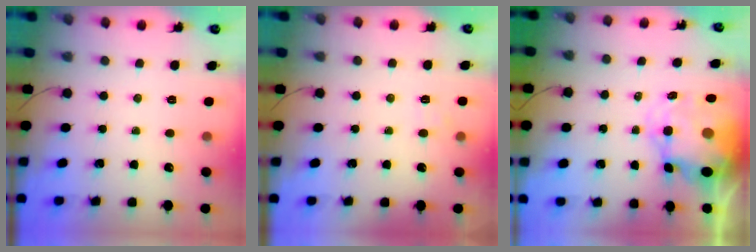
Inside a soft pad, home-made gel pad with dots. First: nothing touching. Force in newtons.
{"total": 3.7, "press": 3.5, "slide": 1.1}
{"total": 8.3, "press": 7.9, "slide": 2.4}